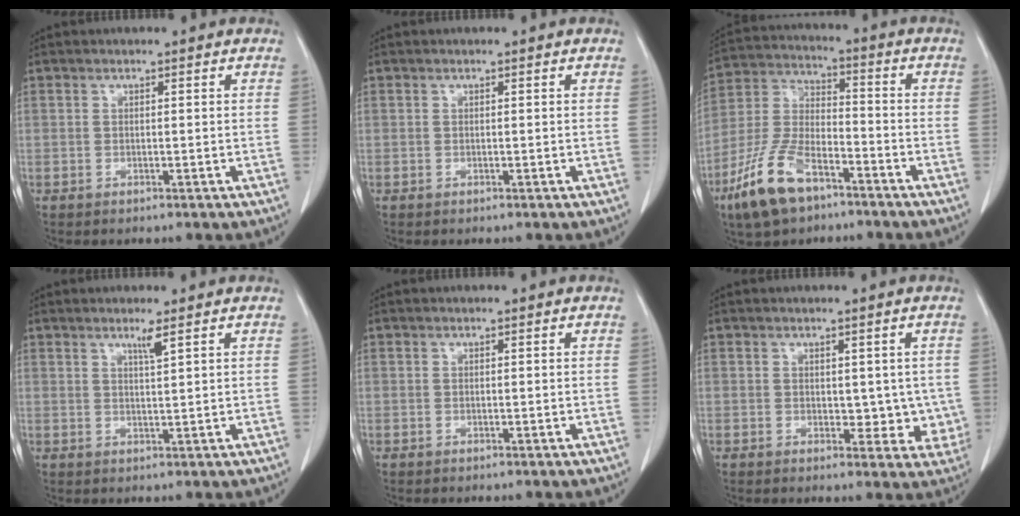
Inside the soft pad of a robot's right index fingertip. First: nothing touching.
{"total": 0.0}
{"total": 13.8, "force": [-8.3, 5.9, 9.3], "torque": [-0.209, -0.004, -0.159]}
{"total": 2.4, "force": [1.5, 0.0, 1.9], "torque": [-0.038, -0.003, 0.030]}
{"total": 0.0}
{"total": 6.5, "force": [0.2, 4.4, 4.8], "torque": [-0.045, 0.006, 0.012]}